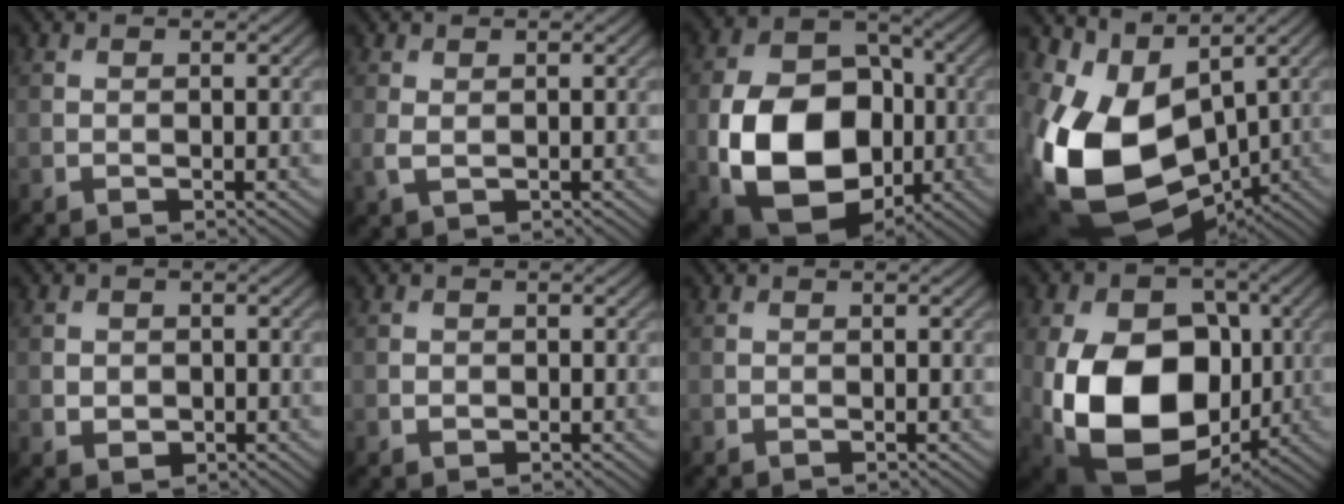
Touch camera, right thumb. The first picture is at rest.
{"total": 1.8, "force": [0.2, 1.1, 1.3], "torque": [-0.040, -0.002, 0.007]}
{"total": 18.2, "force": [-4.3, 12.6, 12.4], "torque": [-0.240, -0.043, -0.065]}
{"total": 17.1, "force": [-1.9, 11.2, 12.8], "torque": [-0.310, -0.034, -0.013]}
{"total": 1.7, "force": [-0.1, 1.5, 0.8], "torque": [-0.019, -0.007, -0.003]}
{"total": 0.6, "force": [-0.2, 0.6, 0.3], "torque": [-0.002, -0.003, -0.004]}
{"total": 0.0}
{"total": 17.1, "force": [-2.7, 12.2, 11.7], "torque": [-0.228, -0.034, -0.048]}